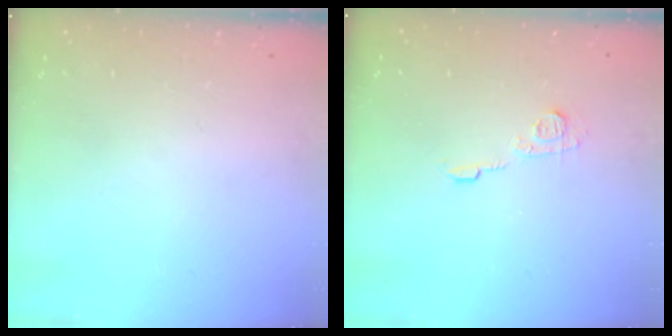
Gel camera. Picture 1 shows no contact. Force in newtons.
{"total": 7.0, "press": 7.0, "slide": 0.6}